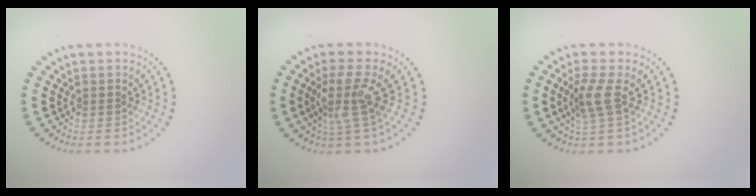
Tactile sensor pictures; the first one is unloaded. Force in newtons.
{"total": 3.2, "press": 2.4, "slide": 2.2}
{"total": 2.4, "press": 1.9, "slide": 1.5}